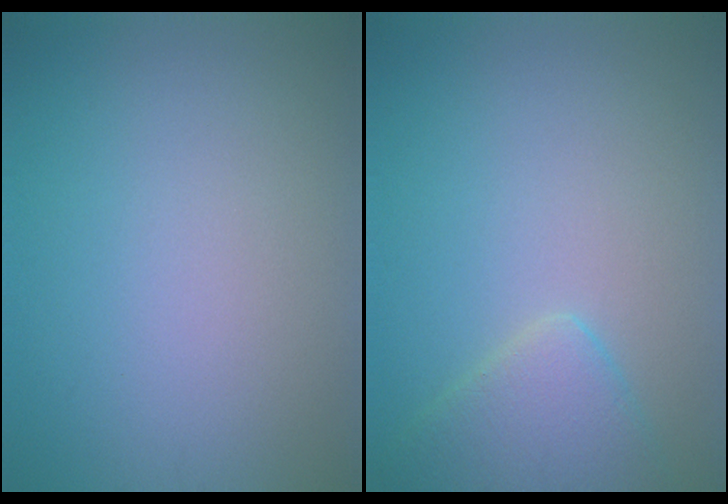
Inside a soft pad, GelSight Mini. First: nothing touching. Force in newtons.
{"total": 3.8, "press": 3.8, "slide": 0.3}